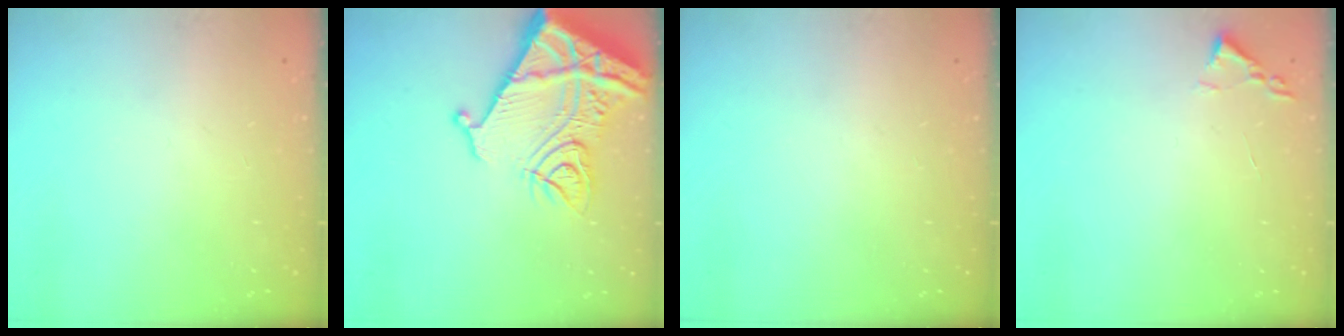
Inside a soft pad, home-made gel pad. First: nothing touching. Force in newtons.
{"total": 18.7, "press": 18.6, "slide": 2.1}
{"total": 0.0}
{"total": 1.8, "press": 1.7, "slide": 0.2}